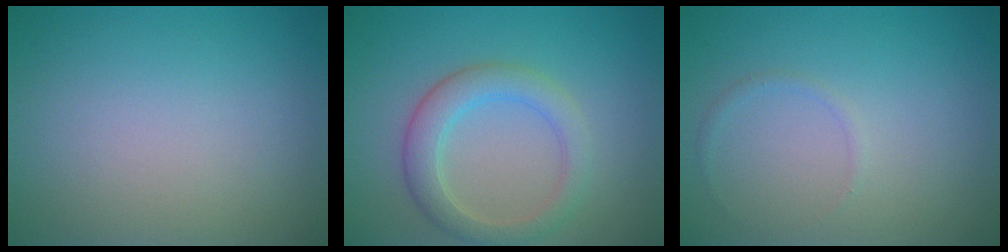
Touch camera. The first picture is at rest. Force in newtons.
{"total": 3.6, "press": 3.6, "slide": 0.1}
{"total": 0.6, "press": 0.6, "slide": 0.0}